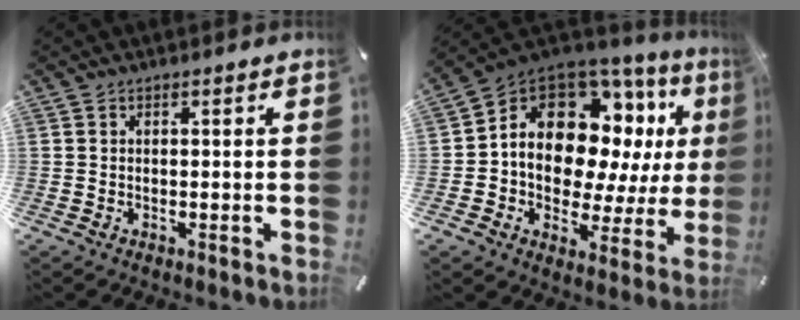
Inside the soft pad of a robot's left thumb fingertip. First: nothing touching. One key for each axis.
{"total": 15.1, "fx": 5.3, "fy": 10.5, "fz": 9.6, "tx": -0.179, "ty": -0.051, "tz": 0.089}